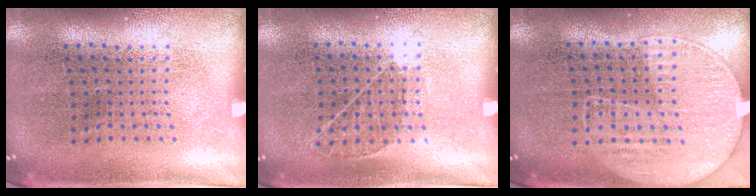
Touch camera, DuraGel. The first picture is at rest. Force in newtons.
{"total": 0.8, "press": 0.7, "slide": 0.5}
{"total": 1.1, "press": 1.0, "slide": 0.6}